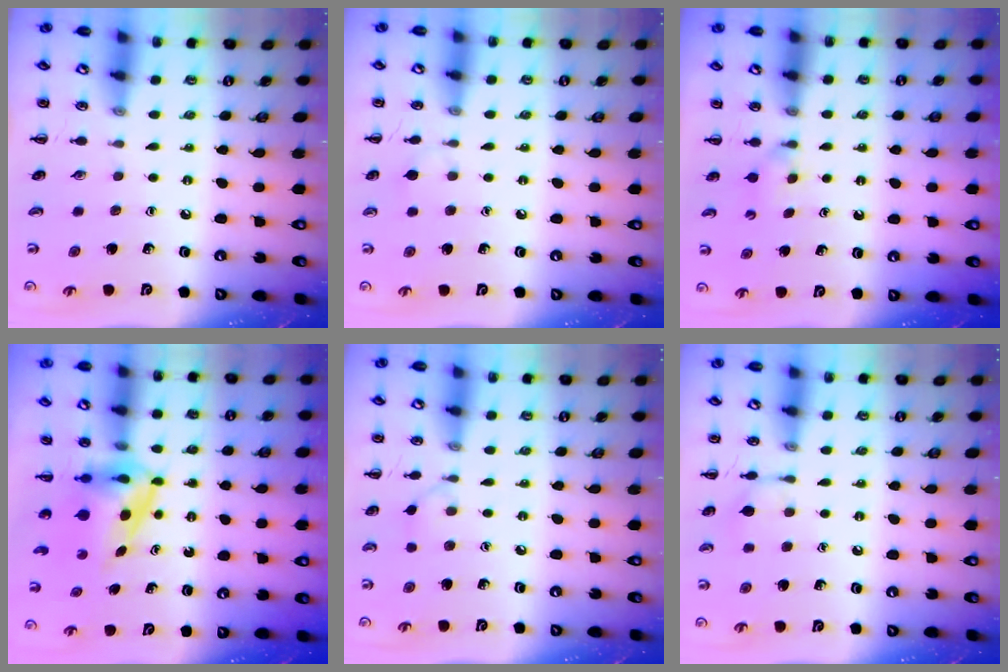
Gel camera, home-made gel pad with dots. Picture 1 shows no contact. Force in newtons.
{"total": 5.1, "press": 4.8, "slide": 1.6}
{"total": 2.4, "press": 2.2, "slide": 1.0}
{"total": 5.6, "press": 5.5, "slide": 0.9}
{"total": 2.8, "press": 2.5, "slide": 1.1}
{"total": 5.8, "press": 5.8, "slide": 0.3}